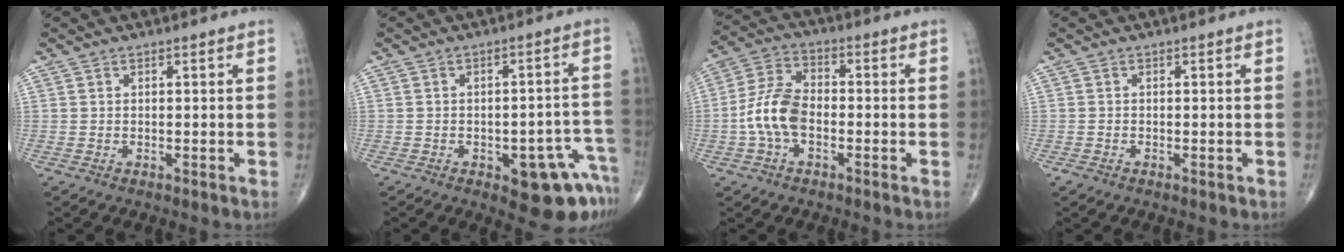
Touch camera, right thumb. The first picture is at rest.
{"total": 11.2, "force": [-5.4, 4.6, 8.7], "torque": [-0.066, 0.042, -0.057]}
{"total": 9.4, "force": [-2.1, 5.5, 7.3], "torque": [-0.151, 0.030, -0.049]}
{"total": 0.7, "force": [-0.5, 0.4, 0.4], "torque": [-0.006, 0.000, -0.009]}